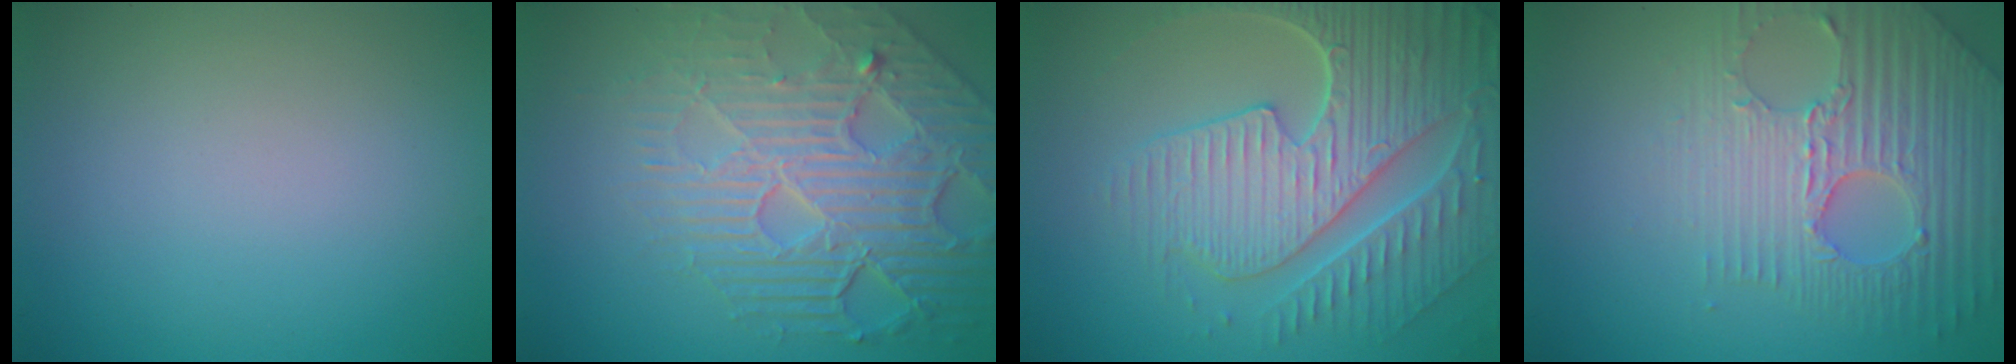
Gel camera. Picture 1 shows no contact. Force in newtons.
{"total": 7.6, "press": 5.7, "slide": 5.1}
{"total": 8.2, "press": 6.1, "slide": 5.4}
{"total": 6.4, "press": 5.0, "slide": 3.9}